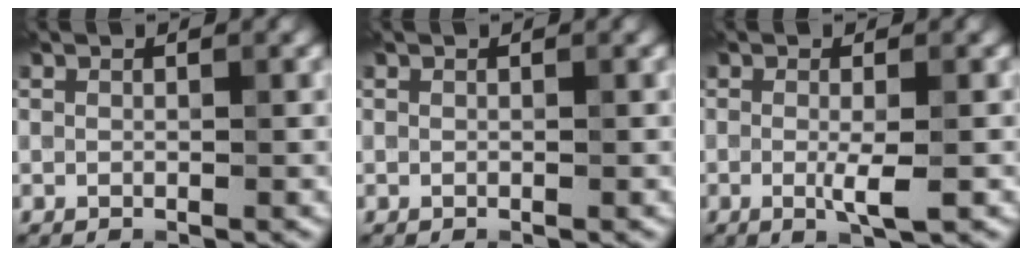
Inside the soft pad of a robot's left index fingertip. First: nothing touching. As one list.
[{"total": 0.0}, {"total": 2.5, "force": [-0.4, 0.3, 2.4], "torque": [-0.045, -0.009, -0.007]}]